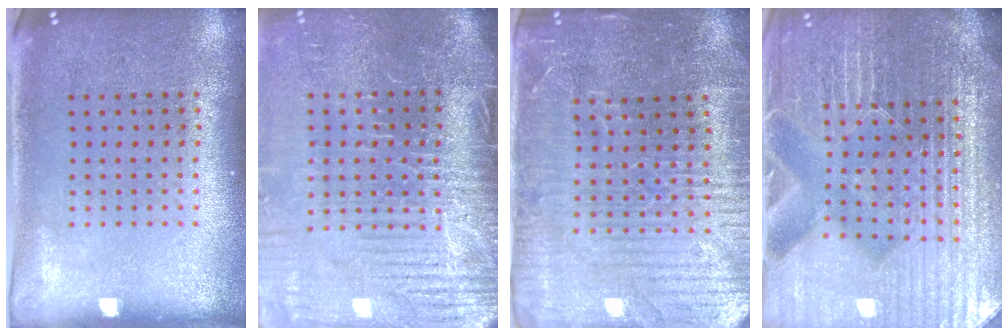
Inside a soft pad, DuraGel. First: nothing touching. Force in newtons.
{"total": 4.6, "press": 4.1, "slide": 2.2}
{"total": 4.3, "press": 4.1, "slide": 1.5}
{"total": 5.9, "press": 5.4, "slide": 2.4}